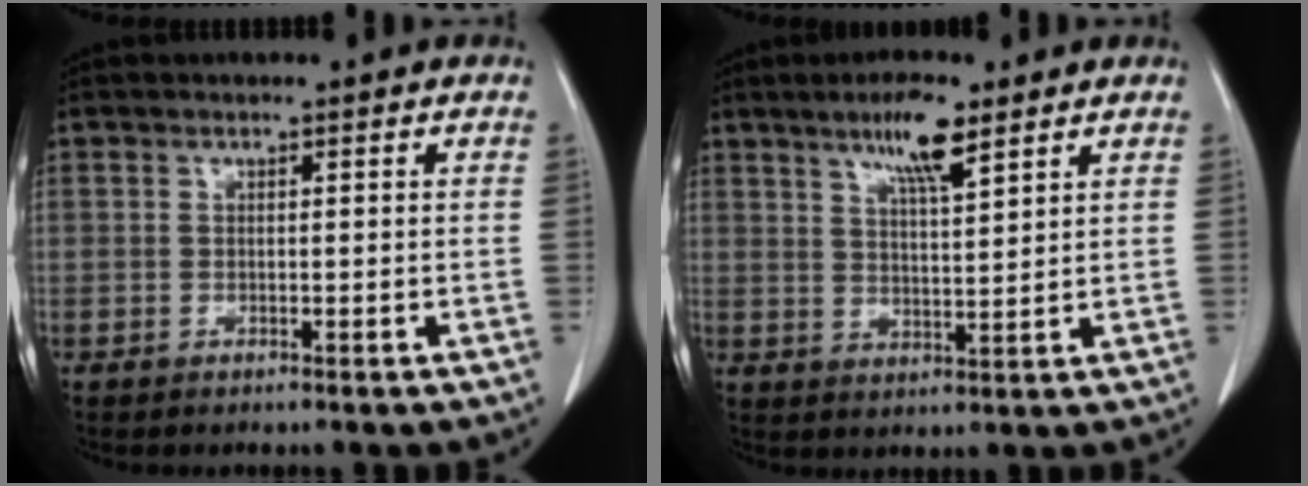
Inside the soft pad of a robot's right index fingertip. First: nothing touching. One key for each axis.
{"total": 6.9, "fx": 4.5, "fy": 0.8, "fz": 5.1, "tx": -0.094, "ty": 0.000, "tz": 0.078}